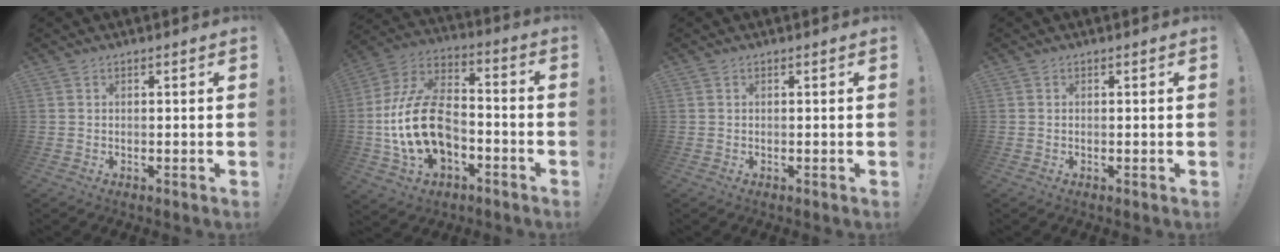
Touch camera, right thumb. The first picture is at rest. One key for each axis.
{"total": 20.1, "fx": -4.3, "fy": 13.1, "fz": 14.6, "tx": -0.286, "ty": 0.033, "tz": -0.064}
{"total": 0.0}
{"total": 0.0}